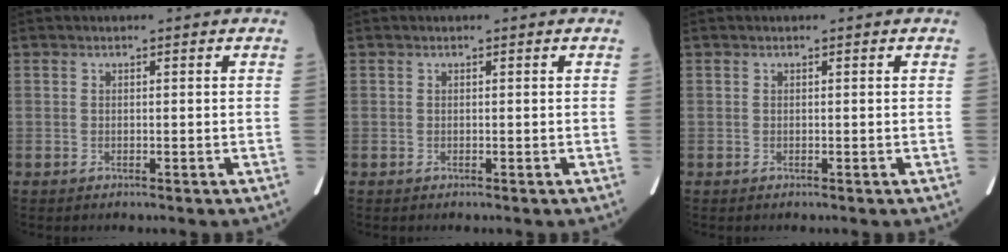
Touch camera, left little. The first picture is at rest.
{"total": 0.0}
{"total": 0.0}